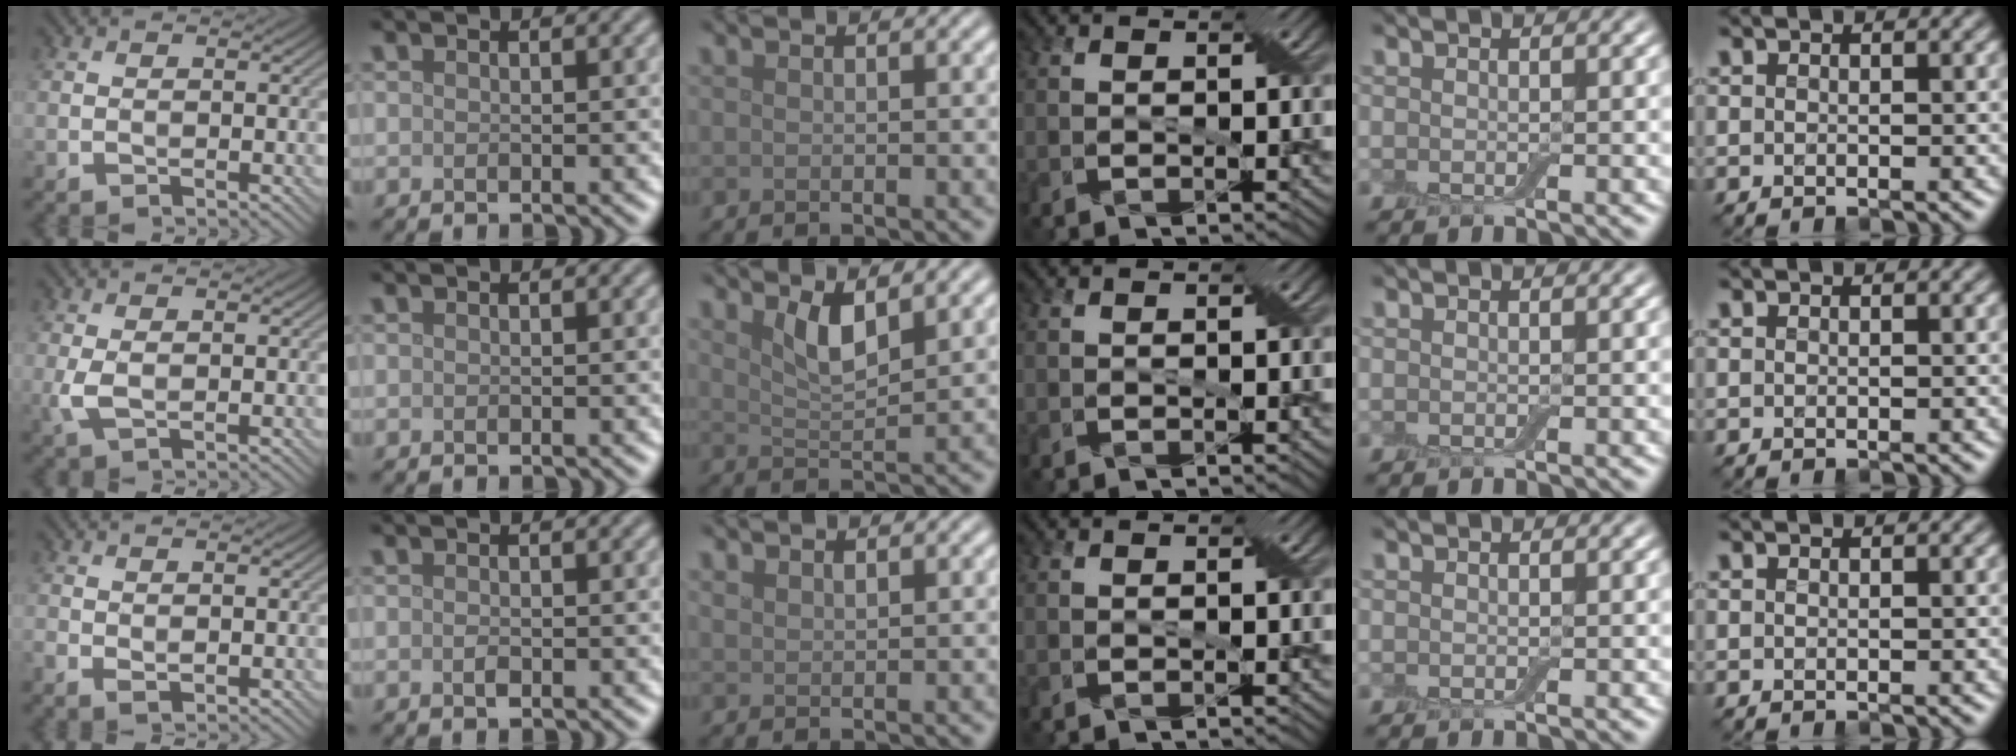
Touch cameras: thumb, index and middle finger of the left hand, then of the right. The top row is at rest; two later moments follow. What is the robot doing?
{"motion": "cut", "object": "aluminum foil"}